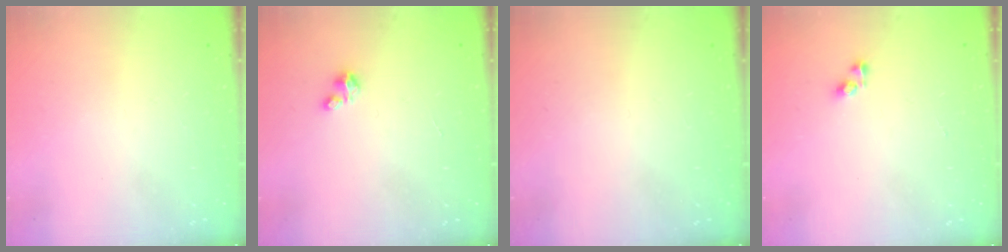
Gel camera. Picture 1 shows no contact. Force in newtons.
{"total": 0.9, "press": 0.9, "slide": 0.2}
{"total": 0.0}
{"total": 3.9, "press": 3.8, "slide": 0.7}